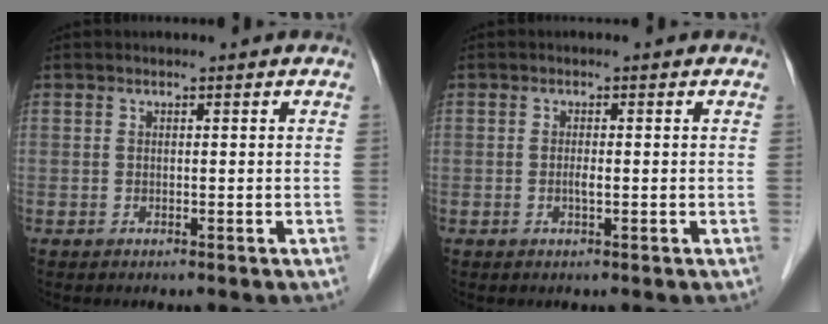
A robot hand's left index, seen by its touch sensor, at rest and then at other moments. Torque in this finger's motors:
{"motor_torque": [0.21, 0.11, 0.01, 0.00]}